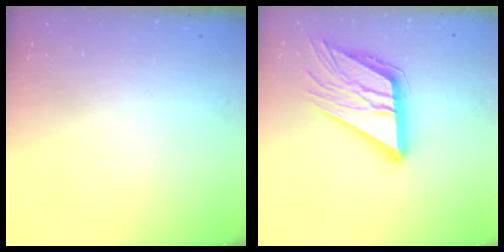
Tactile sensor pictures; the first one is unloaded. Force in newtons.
{"total": 19.1, "press": 19.0, "slide": 2.2}